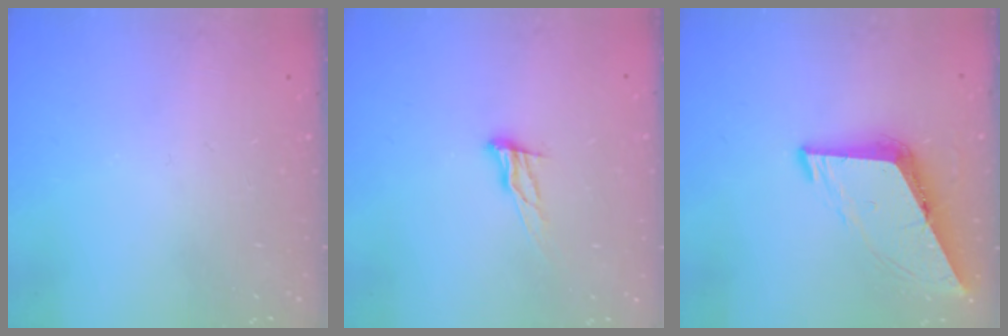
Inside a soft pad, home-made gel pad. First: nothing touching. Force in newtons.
{"total": 9.2, "press": 8.9, "slide": 2.5}
{"total": 7.8, "press": 7.8, "slide": 0.6}